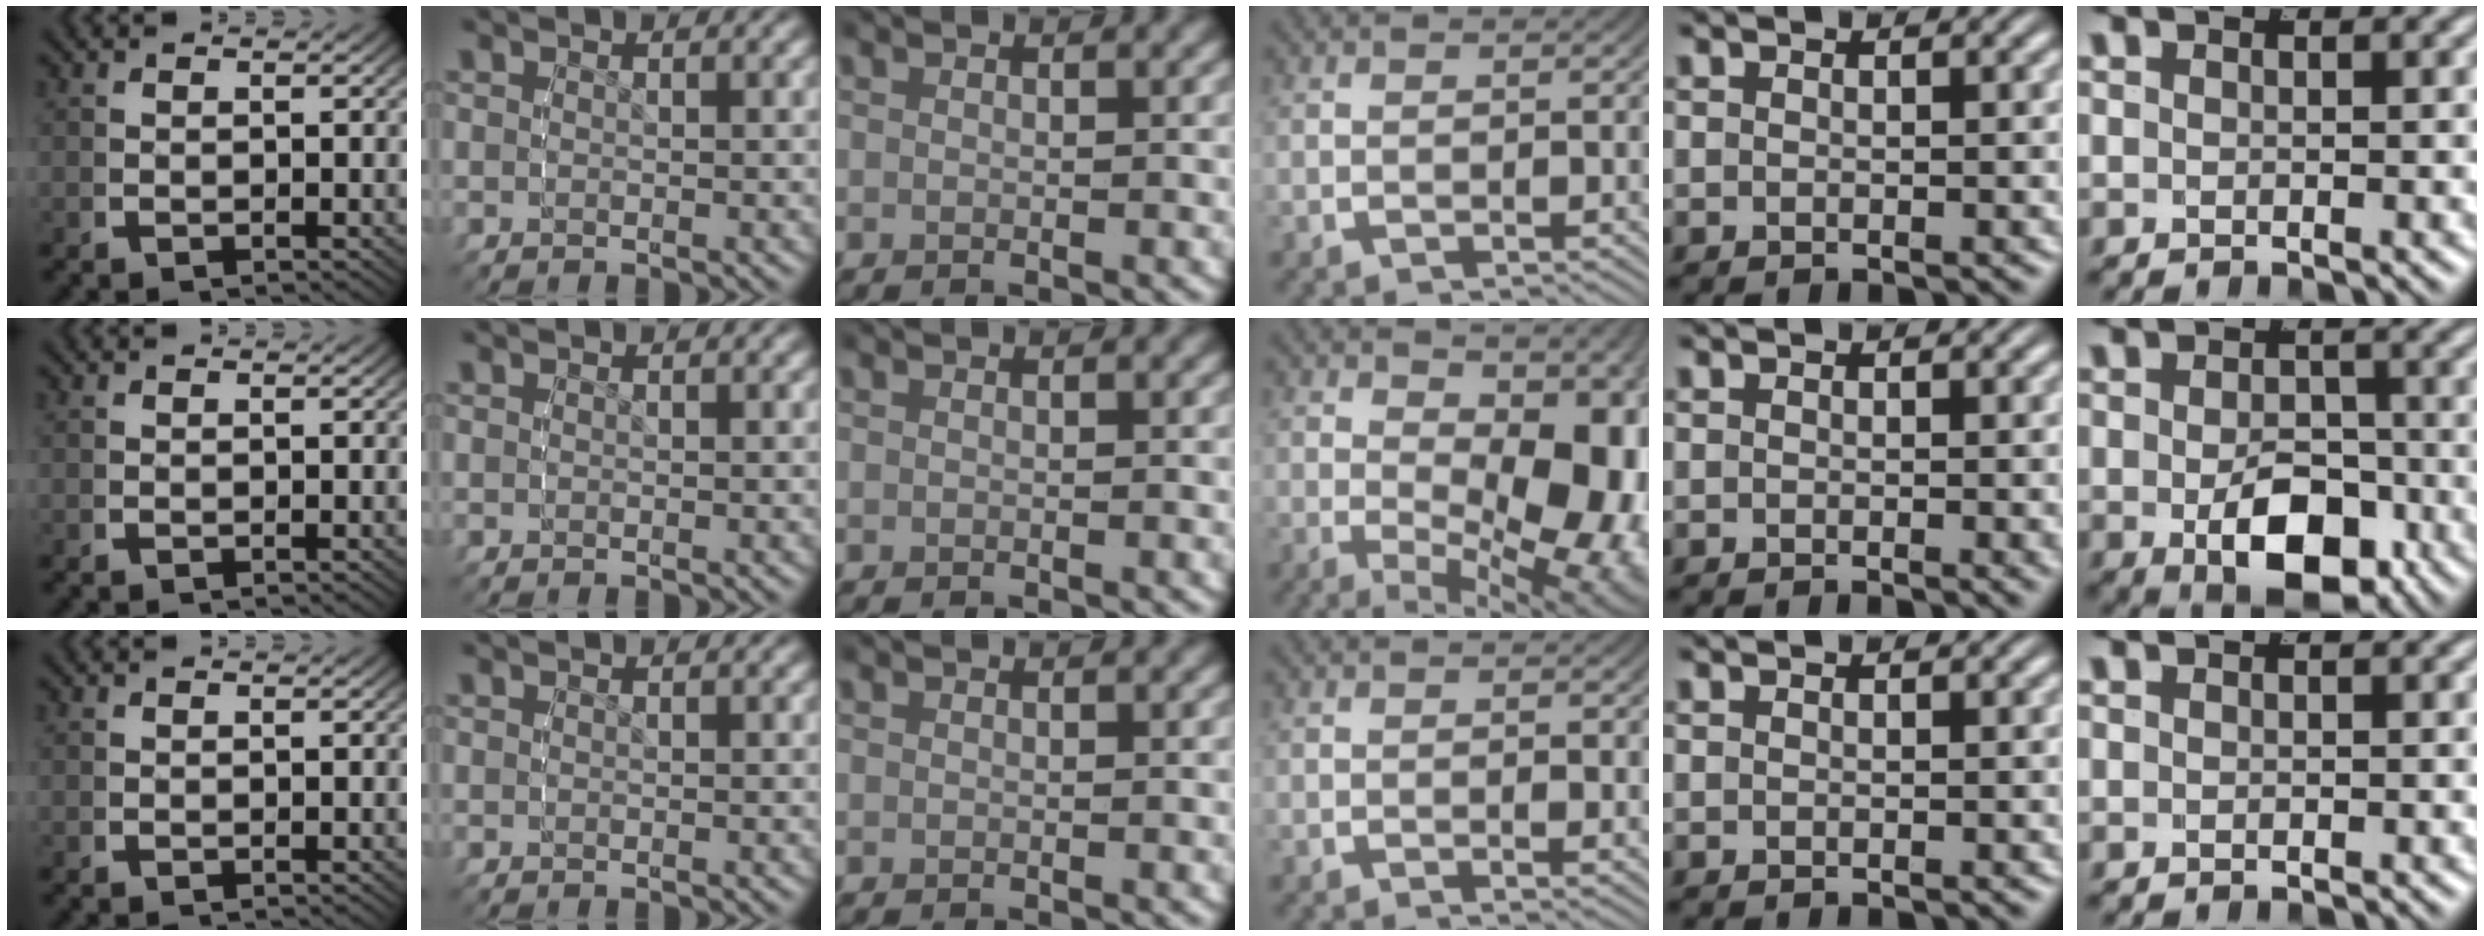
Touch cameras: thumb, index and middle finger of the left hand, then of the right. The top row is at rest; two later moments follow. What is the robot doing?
{"motion": "lift_and_place", "object": "toy banana"}